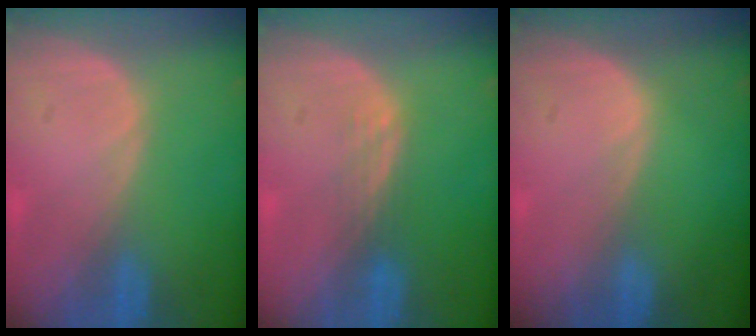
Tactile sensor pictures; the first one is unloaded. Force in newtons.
{"total": 1.8, "press": 1.7, "slide": 0.2}
{"total": 0.0}